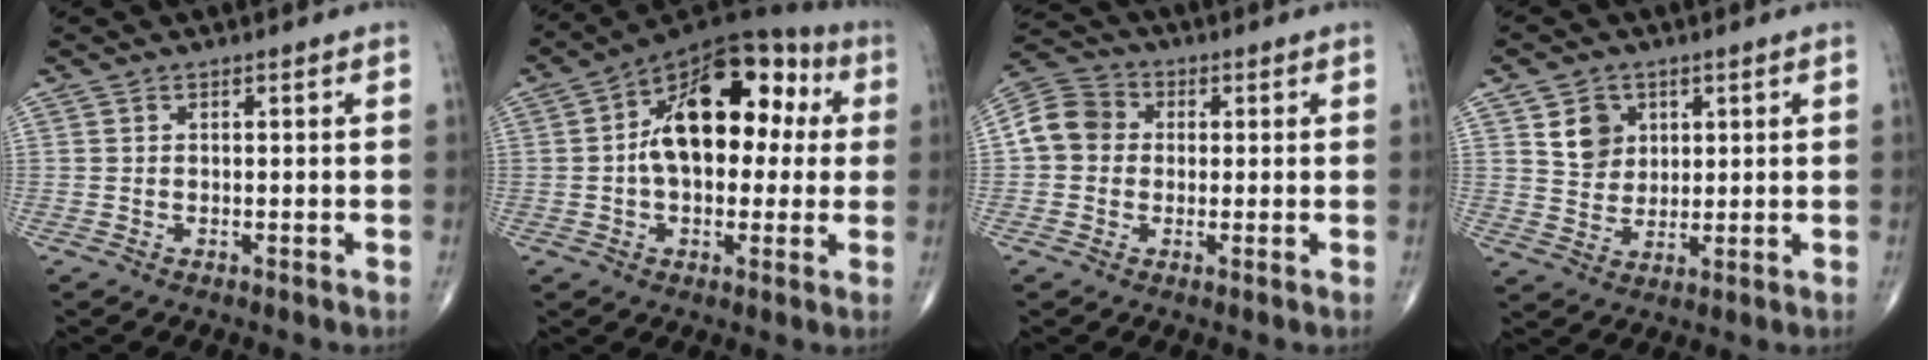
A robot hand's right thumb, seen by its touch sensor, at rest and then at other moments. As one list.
[{"total": 19.0, "force": [2.7, 10.9, 15.3], "torque": [-0.205, 0.040, 0.030]}, {"total": 7.9, "force": [0.4, 6.9, 3.8], "torque": [-0.058, 0.023, -0.007]}, {"total": 6.4, "force": [2.5, 5.3, 2.6], "torque": [-0.022, -0.014, 0.049]}]